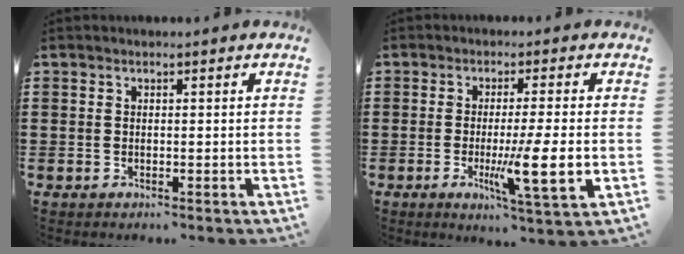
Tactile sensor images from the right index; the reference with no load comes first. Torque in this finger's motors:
{"motor_torque": [2.14, 0.00, 0.90, 0.21]}